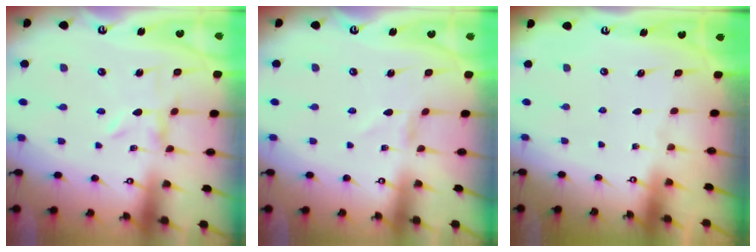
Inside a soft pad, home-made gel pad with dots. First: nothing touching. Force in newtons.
{"total": 0.7, "press": 0.6, "slide": 0.3}
{"total": 0.0}